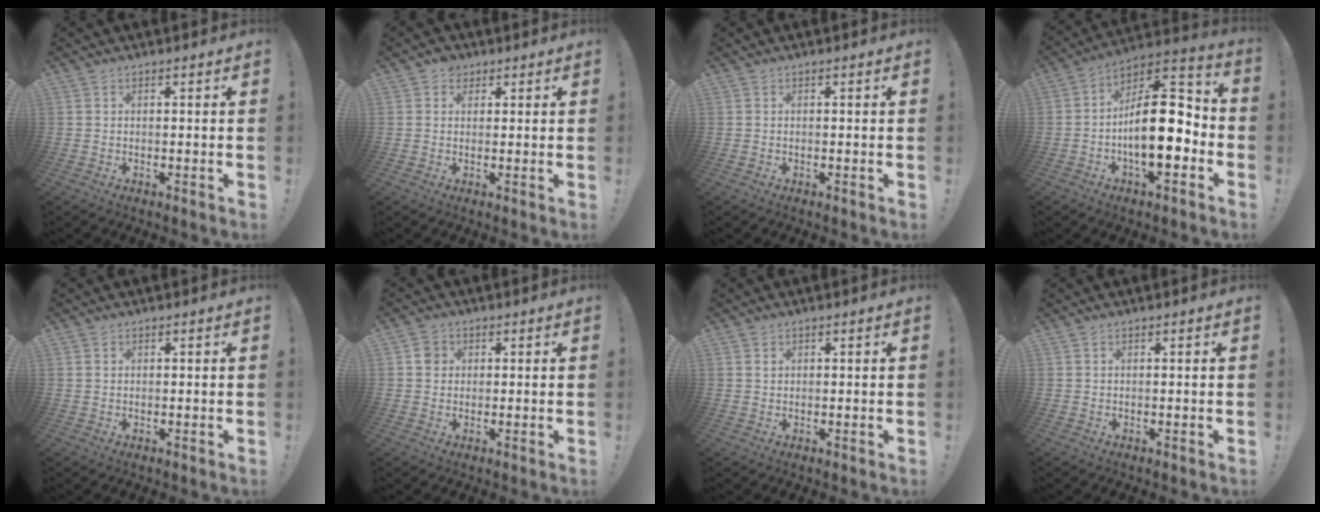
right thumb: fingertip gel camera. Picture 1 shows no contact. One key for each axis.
{"total": 3.6, "fx": 2.0, "fy": 2.7, "fz": 1.2, "tx": -0.010, "ty": -0.005, "tz": 0.036}
{"total": 0.0}
{"total": 19.3, "fx": -2.9, "fy": 8.7, "fz": 16.9, "tx": -0.268, "ty": 0.010, "tz": -0.045}
{"total": 0.7, "fx": 0.3, "fy": 0.5, "fz": 0.2, "tx": 0.002, "ty": -0.001, "tz": 0.005}
{"total": 5.5, "fx": 1.3, "fy": 5.1, "fz": 1.8, "tx": -0.015, "ty": 0.005, "tz": 0.024}
{"total": 0.9, "fx": 0.6, "fy": 0.7, "fz": 0.2, "tx": 0.004, "ty": -0.002, "tz": 0.010}
{"total": 0.0}